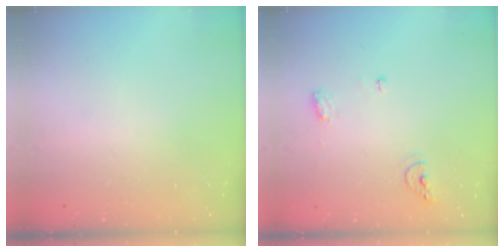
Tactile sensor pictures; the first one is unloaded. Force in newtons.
{"total": 6.6, "press": 6.5, "slide": 1.0}